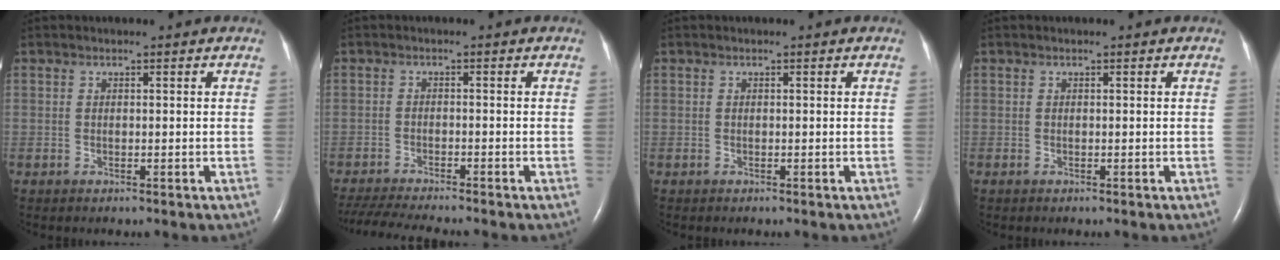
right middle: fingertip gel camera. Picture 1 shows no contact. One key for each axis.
{"total": 9.2, "fx": -8.3, "fy": -0.1, "fz": 3.9, "tx": -0.066, "ty": -0.020, "tz": -0.136}
{"total": 0.0}
{"total": 0.0}